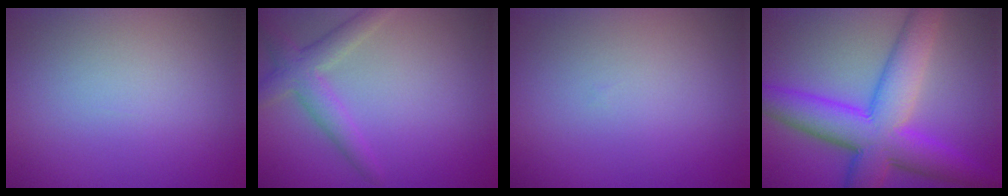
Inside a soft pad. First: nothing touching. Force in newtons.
{"total": 3.1, "press": 3.1, "slide": 0.1}
{"total": 0.0}
{"total": 10.2, "press": 10.2, "slide": 0.1}